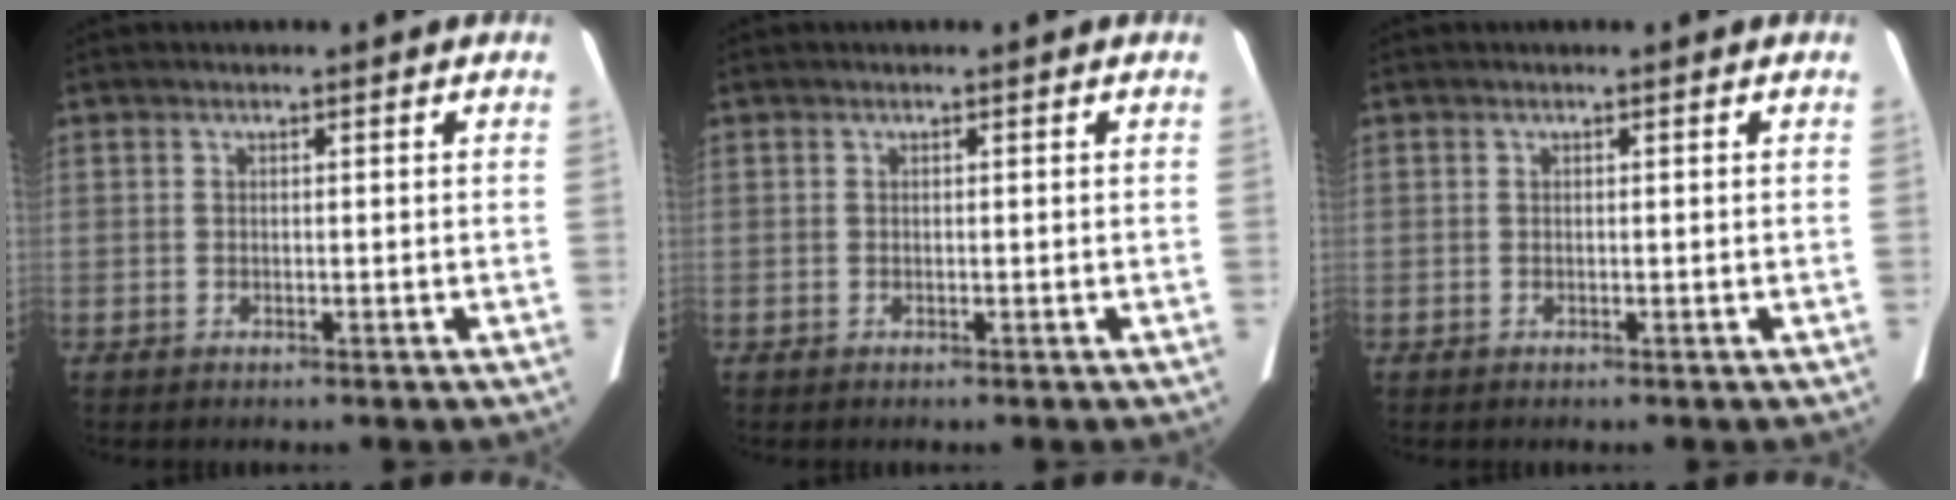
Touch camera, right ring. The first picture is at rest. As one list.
[{"total": 0.0}, {"total": 0.0}]